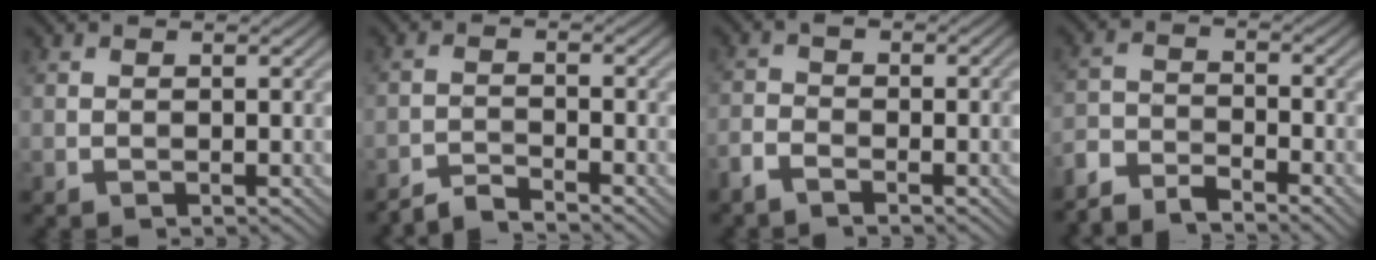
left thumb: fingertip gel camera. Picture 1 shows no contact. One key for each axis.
{"total": 3.0, "fx": -2.8, "fy": 0.3, "fz": 1.0, "tx": -0.010, "ty": 0.002, "tz": -0.062}
{"total": 3.7, "fx": -2.4, "fy": 0.9, "fz": 2.7, "tx": -0.056, "ty": -0.005, "tz": -0.056}
{"total": 6.0, "fx": -5.4, "fy": 1.3, "fz": 2.2, "tx": -0.049, "ty": -0.009, "tz": -0.113}